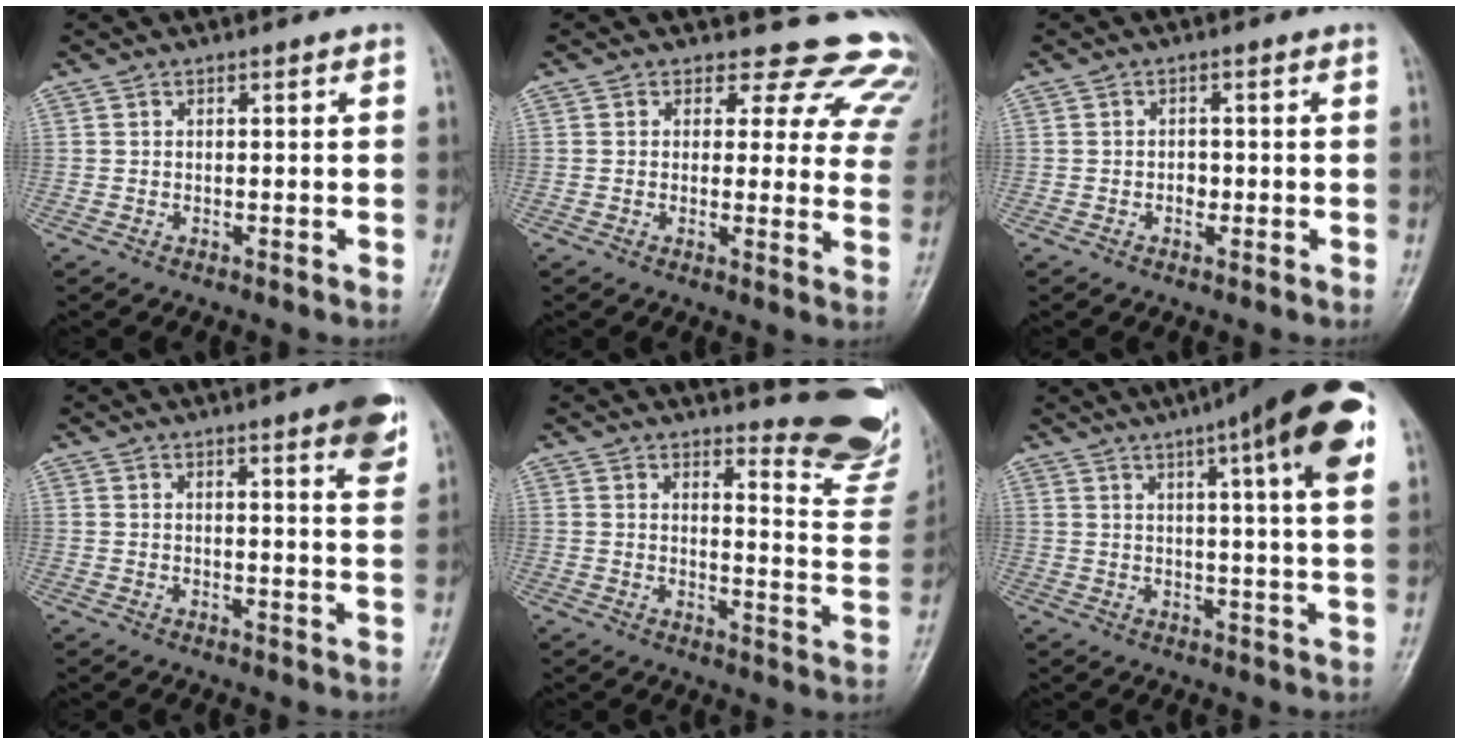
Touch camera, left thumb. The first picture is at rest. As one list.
[{"total": 15.2, "force": [13.0, 7.2, 3.2], "torque": [0.016, -0.086, 0.110]}, {"total": 1.5, "force": [-0.3, 1.2, 0.8], "torque": [-0.006, 0.004, -0.007]}, {"total": 8.6, "force": [5.2, 1.4, 6.7], "torque": [-0.069, -0.020, 0.058]}, {"total": 15.7, "force": [14.7, 2.3, 5.0], "torque": [-0.032, -0.171, 0.158]}, {"total": 18.5, "force": [9.1, 2.9, 15.9], "torque": [-0.214, -0.010, 0.115]}]